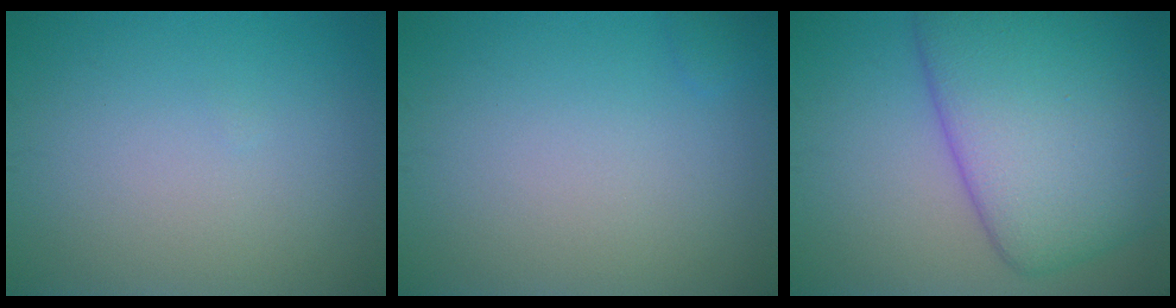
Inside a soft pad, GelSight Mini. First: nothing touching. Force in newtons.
{"total": 0.9, "press": 0.9, "slide": 0.2}
{"total": 11.3, "press": 11.3, "slide": 0.4}